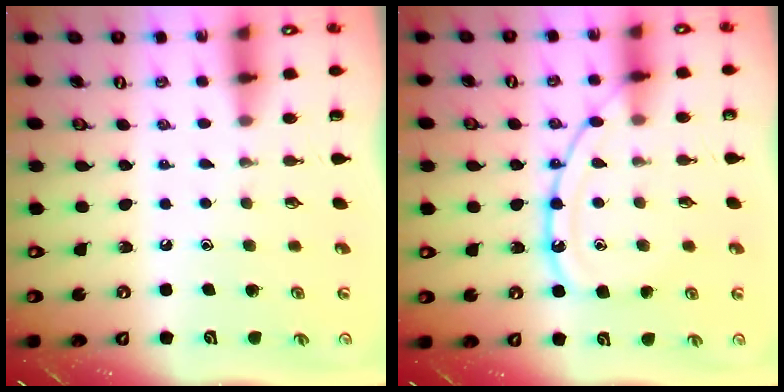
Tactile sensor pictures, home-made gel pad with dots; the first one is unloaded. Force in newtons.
{"total": 13.0, "press": 13.0, "slide": 1.2}